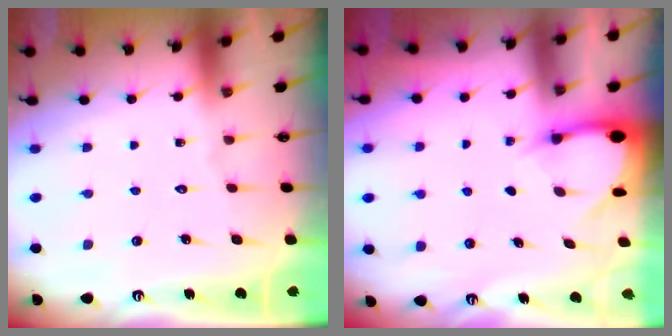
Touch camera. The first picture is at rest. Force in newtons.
{"total": 3.0, "press": 3.0, "slide": 0.2}